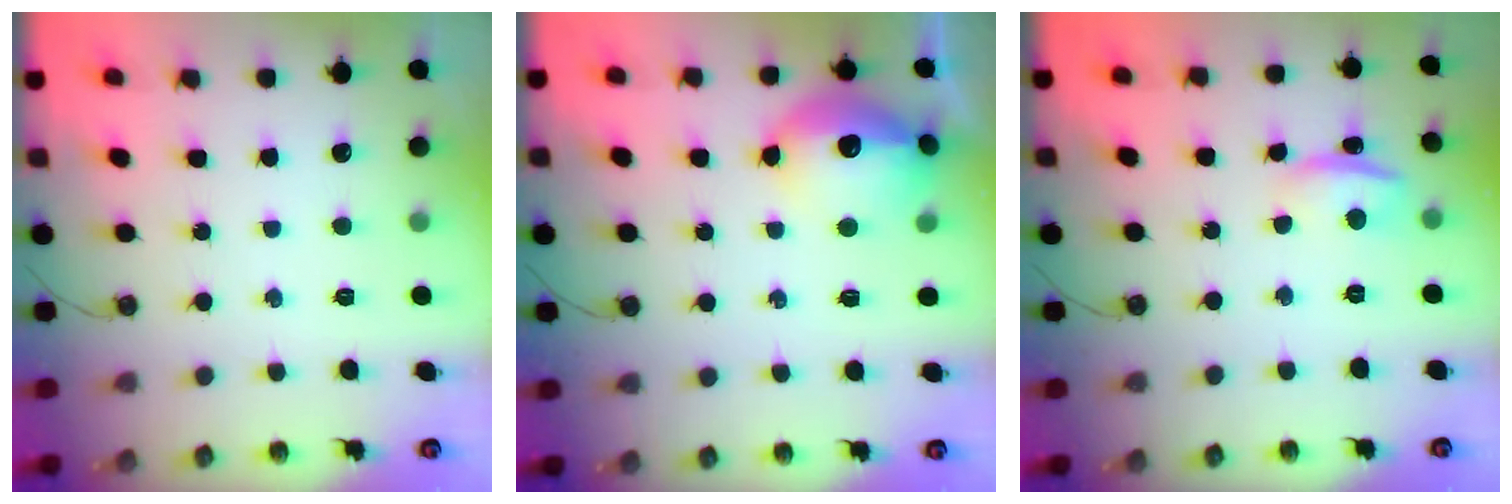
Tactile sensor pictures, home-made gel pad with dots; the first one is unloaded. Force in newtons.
{"total": 15.8, "press": 15.8, "slide": 1.1}
{"total": 7.8, "press": 2.9, "slide": 7.2}